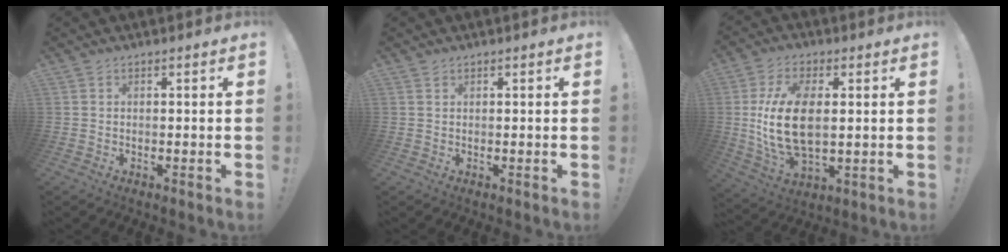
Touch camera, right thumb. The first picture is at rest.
{"total": 0.6, "force": [0.4, 0.4, 0.1], "torque": [0.006, -0.004, 0.006]}
{"total": 16.5, "force": [1.3, 9.3, 13.6], "torque": [-0.263, -0.008, 0.023]}